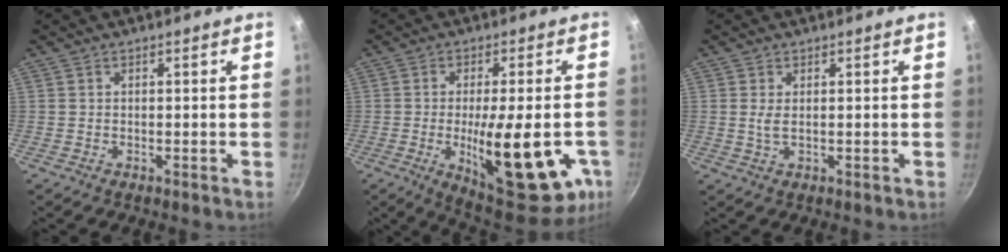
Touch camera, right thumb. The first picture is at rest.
{"total": 22.2, "force": [-5.7, 7.2, 20.2], "torque": [-0.261, -0.013, -0.067]}
{"total": 2.0, "force": [0.3, 0.9, 1.7], "torque": [-0.034, -0.005, 0.008]}